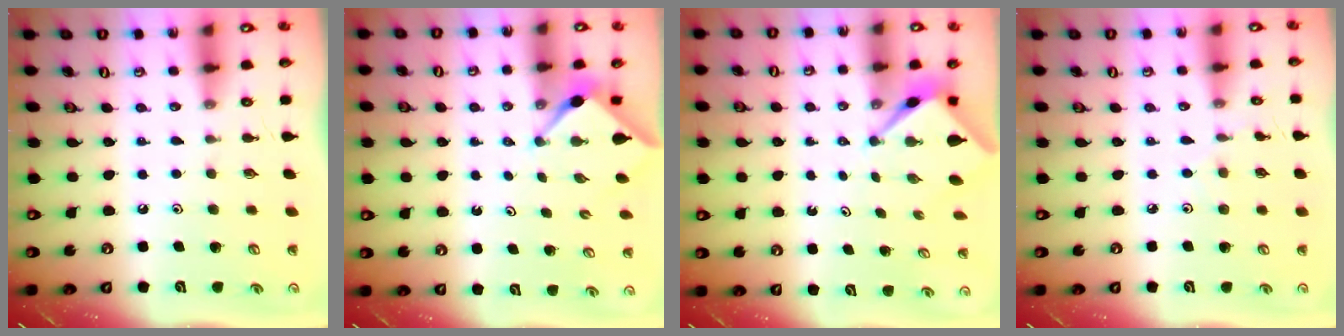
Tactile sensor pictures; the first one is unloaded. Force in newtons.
{"total": 3.0, "press": 3.0, "slide": 0.4}
{"total": 2.5, "press": 2.5, "slide": 0.2}
{"total": 1.4, "press": 1.4, "slide": 0.1}